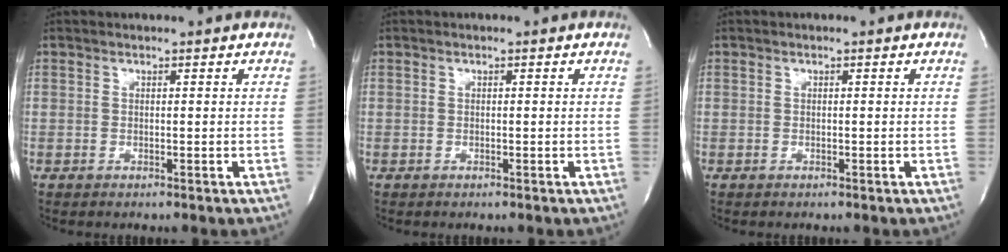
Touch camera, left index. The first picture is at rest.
{"total": 0.0}
{"total": 0.0}